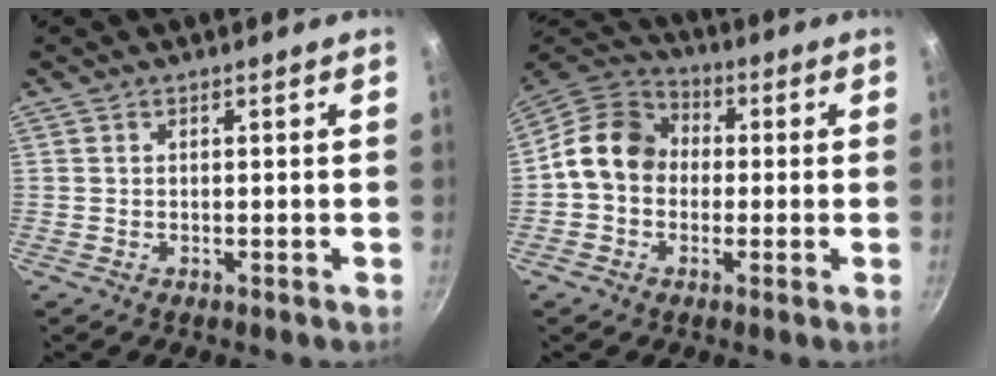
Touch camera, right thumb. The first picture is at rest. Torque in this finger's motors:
{"motor_torque": [1.65, 1.71, 1.12, -0.69, 0.38]}